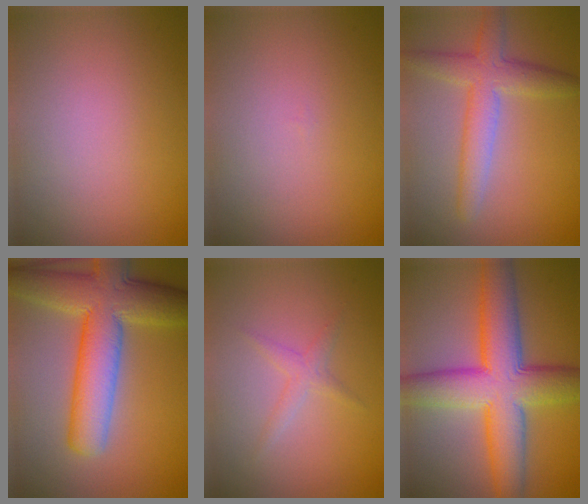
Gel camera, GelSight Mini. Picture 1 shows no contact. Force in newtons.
{"total": 0.0}
{"total": 4.4, "press": 4.4, "slide": 0.3}
{"total": 9.5, "press": 9.5, "slide": 0.4}
{"total": 1.3, "press": 1.3, "slide": 0.0}
{"total": 10.2, "press": 10.2, "slide": 0.3}